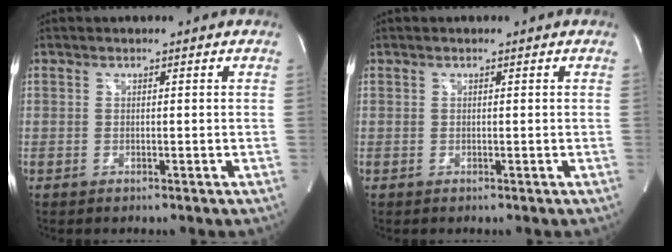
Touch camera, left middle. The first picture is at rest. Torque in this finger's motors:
{"motor_torque": [0.00, 0.00, 0.00, 0.01]}